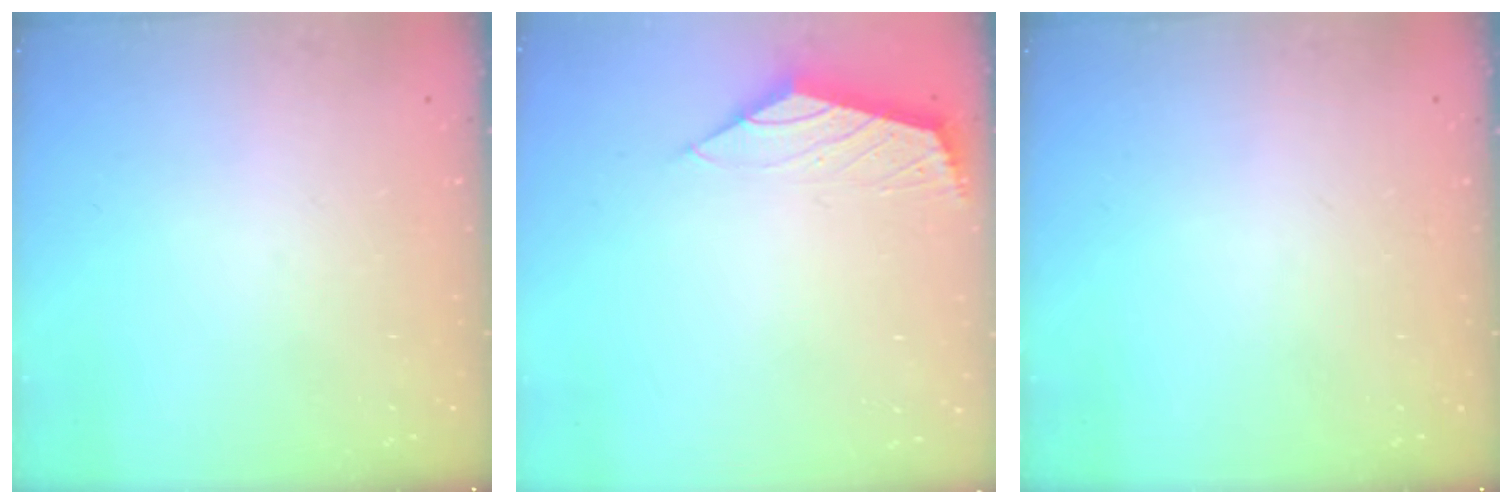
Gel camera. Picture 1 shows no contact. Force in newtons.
{"total": 2.1, "press": 2.0, "slide": 0.7}
{"total": 0.0}